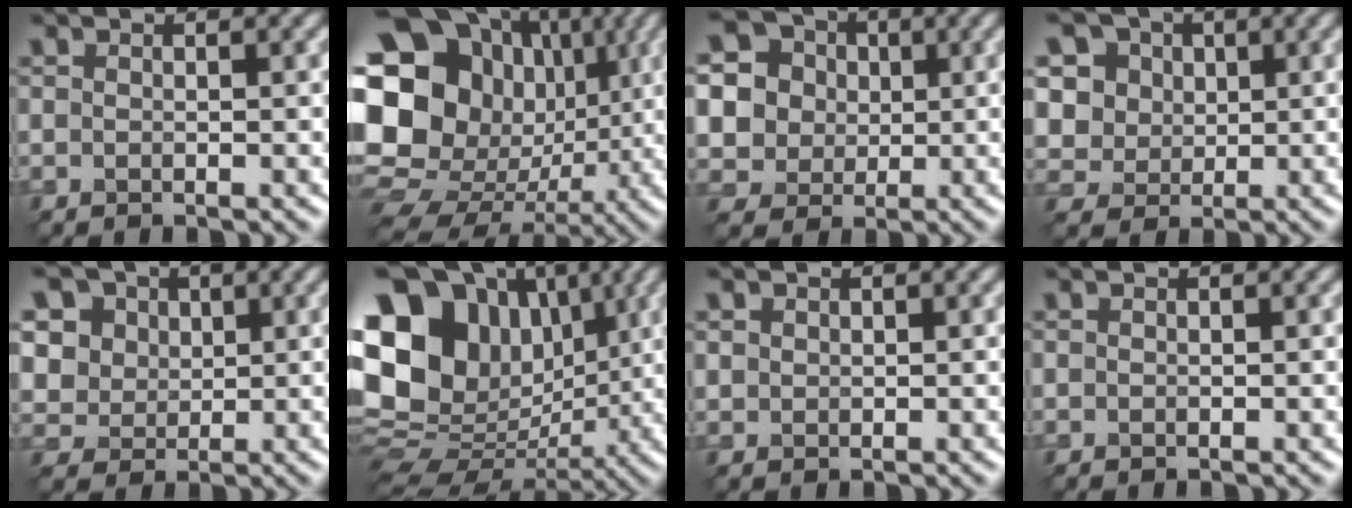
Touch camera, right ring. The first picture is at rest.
{"total": 22.2, "force": [2.4, 19.6, 10.1], "torque": [-0.221, 0.028, 0.018]}
{"total": 9.7, "force": [2.5, 8.7, 3.5], "torque": [-0.101, 0.025, 0.038]}
{"total": 8.7, "force": [3.7, 7.0, 3.6], "torque": [-0.081, 0.014, 0.049]}
{"total": 9.5, "force": [4.4, 7.4, 3.9], "torque": [-0.101, 0.017, 0.065]}
{"total": 20.0, "force": [4.7, 15.6, 11.5], "torque": [-0.240, 0.037, 0.077]}
{"total": 0.8, "force": [0.3, 0.7, 0.1], "torque": [-0.001, -0.004, 0.010]}
{"total": 0.0}